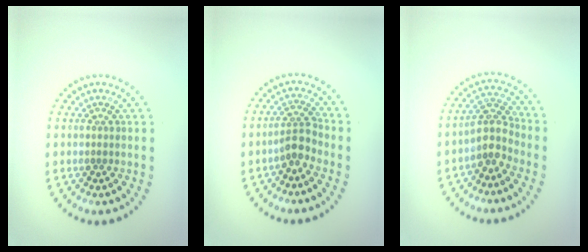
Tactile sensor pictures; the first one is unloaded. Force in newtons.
{"total": 2.3, "press": 1.7, "slide": 1.5}
{"total": 3.0, "press": 2.4, "slide": 1.9}